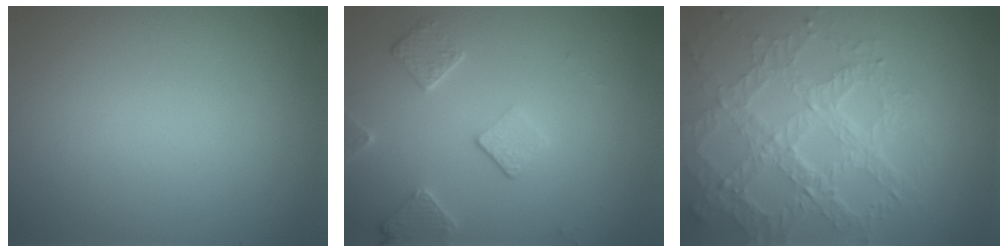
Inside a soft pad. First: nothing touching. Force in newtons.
{"total": 2.9, "press": 2.8, "slide": 0.9}
{"total": 7.0, "press": 5.0, "slide": 4.9}